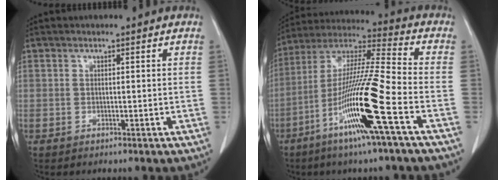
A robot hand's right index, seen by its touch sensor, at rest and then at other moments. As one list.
[{"total": 17.1, "force": [-7.0, -0.8, 15.6], "torque": [-0.308, -0.016, -0.135]}]